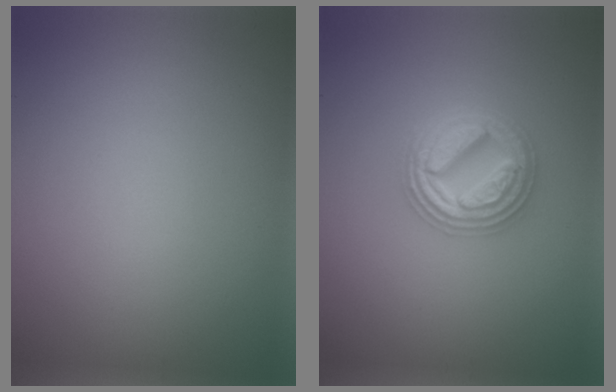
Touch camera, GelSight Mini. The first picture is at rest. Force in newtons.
{"total": 4.9, "press": 4.8, "slide": 0.8}